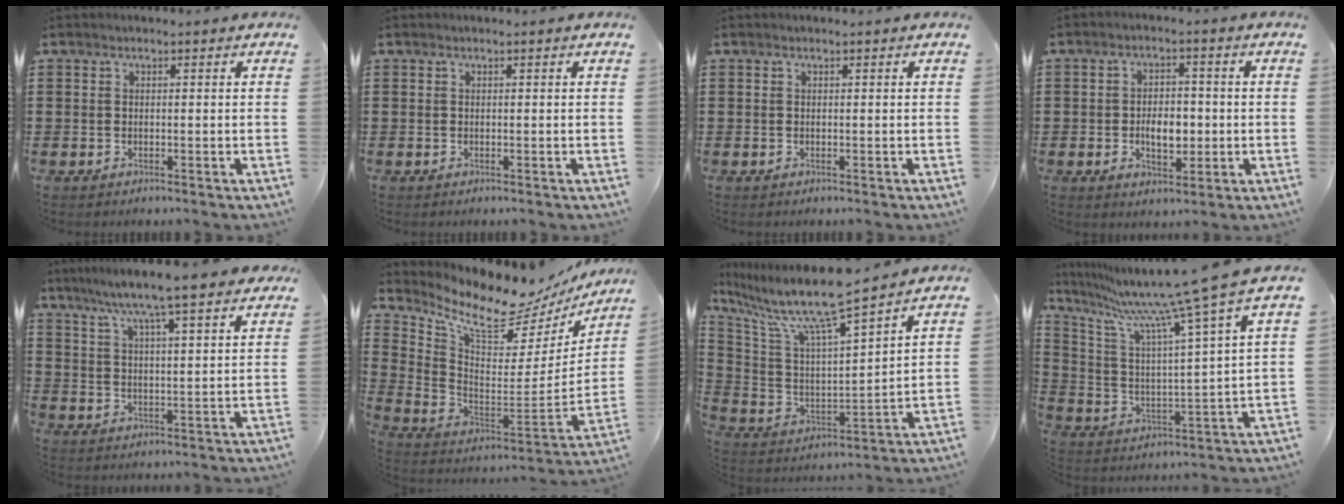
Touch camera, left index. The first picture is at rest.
{"total": 0.0}
{"total": 0.0}
{"total": 5.0, "force": [-0.8, 2.9, 4.0], "torque": [-0.061, 0.001, -0.020]}
{"total": 6.9, "force": [6.0, -0.8, 3.2], "torque": [-0.087, -0.034, 0.099]}
{"total": 10.8, "force": [9.2, 2.3, 5.2], "torque": [-0.129, -0.080, 0.154]}
{"total": 12.0, "force": [9.8, 0.4, 6.9], "torque": [-0.177, -0.063, 0.160]}
{"total": 11.8, "force": [10.0, -0.9, 6.3], "torque": [-0.157, -0.074, 0.158]}